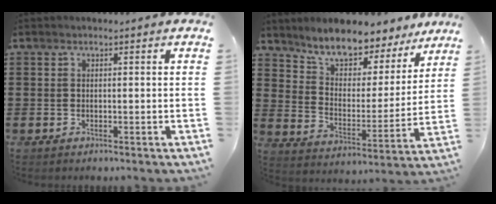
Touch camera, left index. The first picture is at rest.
{"total": 7.7, "force": [7.0, 2.2, 2.1], "torque": [-0.073, -0.052, 0.124]}